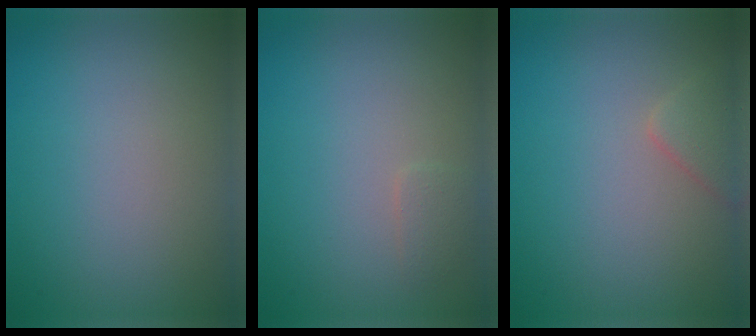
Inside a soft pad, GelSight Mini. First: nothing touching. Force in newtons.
{"total": 0.9, "press": 0.9, "slide": 0.1}
{"total": 1.7, "press": 1.7, "slide": 0.1}